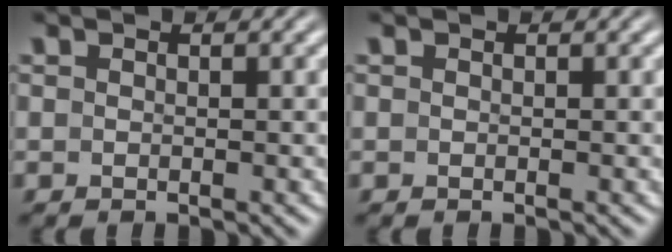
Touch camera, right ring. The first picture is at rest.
{"total": 0.0}